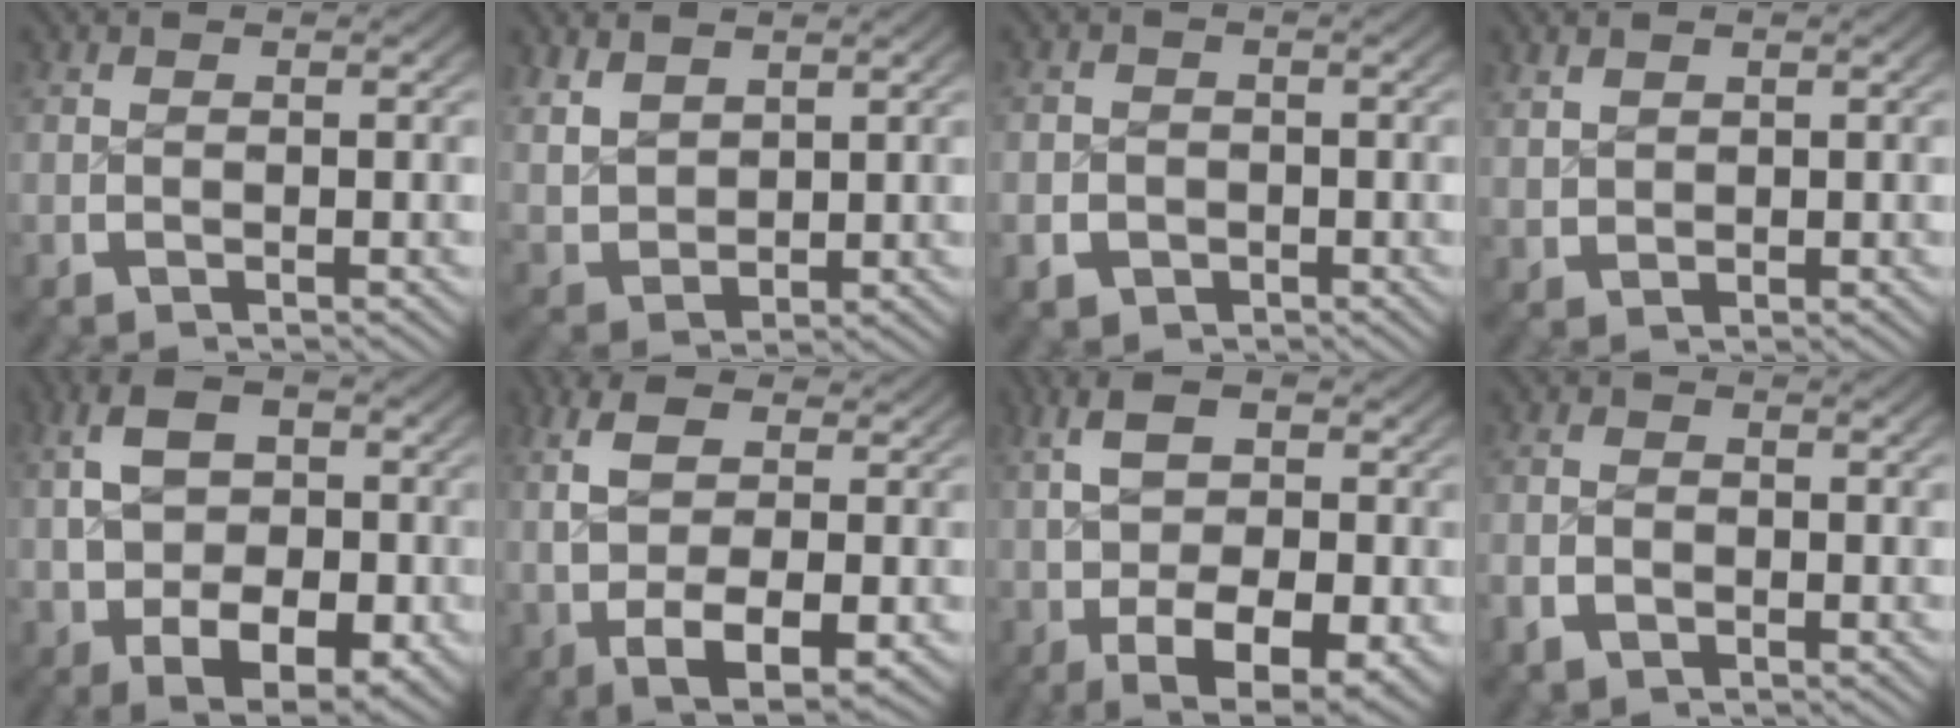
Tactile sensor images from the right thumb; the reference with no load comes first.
{"total": 4.1, "force": [1.8, 3.0, 2.3], "torque": [-0.060, -0.021, 0.052]}
{"total": 3.7, "force": [-1.4, 3.1, 1.2], "torque": [-0.025, -0.015, -0.020]}
{"total": 1.5, "force": [1.2, 0.7, 0.5], "torque": [-0.006, 0.002, 0.032]}
{"total": 11.1, "force": [-0.4, 7.3, 8.4], "torque": [-0.156, -0.033, 0.011]}
{"total": 9.7, "force": [-0.3, 5.8, 7.8], "torque": [-0.173, -0.039, 0.022]}
{"total": 11.0, "force": [-0.9, 6.4, 8.8], "torque": [-0.164, -0.038, 0.006]}
{"total": 2.3, "force": [-1.0, 1.8, 1.0], "torque": [-0.021, -0.002, -0.020]}